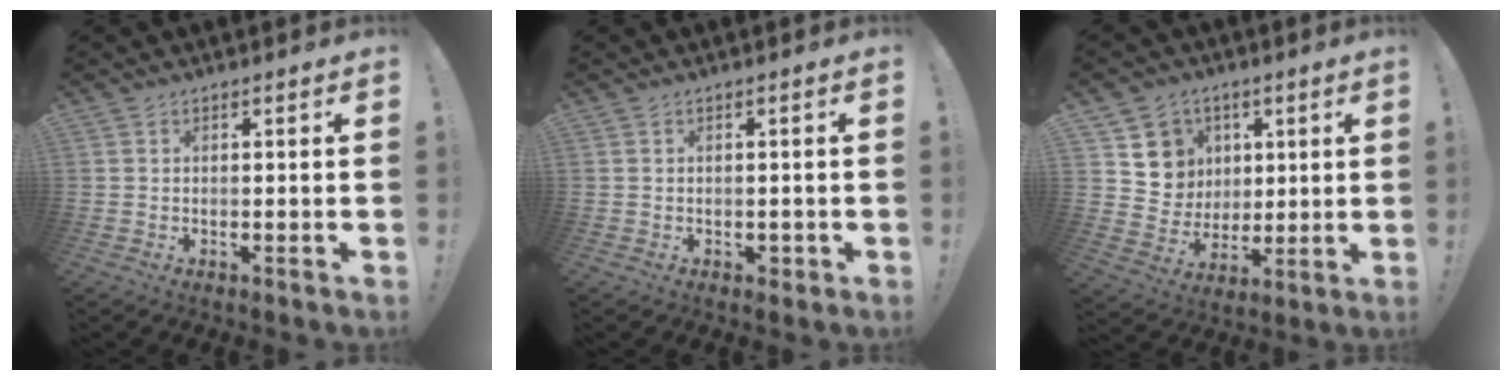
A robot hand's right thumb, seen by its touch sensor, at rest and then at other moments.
{"total": 1.4, "force": [-0.3, 1.1, 0.7], "torque": [-0.002, 0.000, -0.006]}
{"total": 9.4, "force": [3.7, 8.6, 0.8], "torque": [-0.005, -0.031, 0.080]}